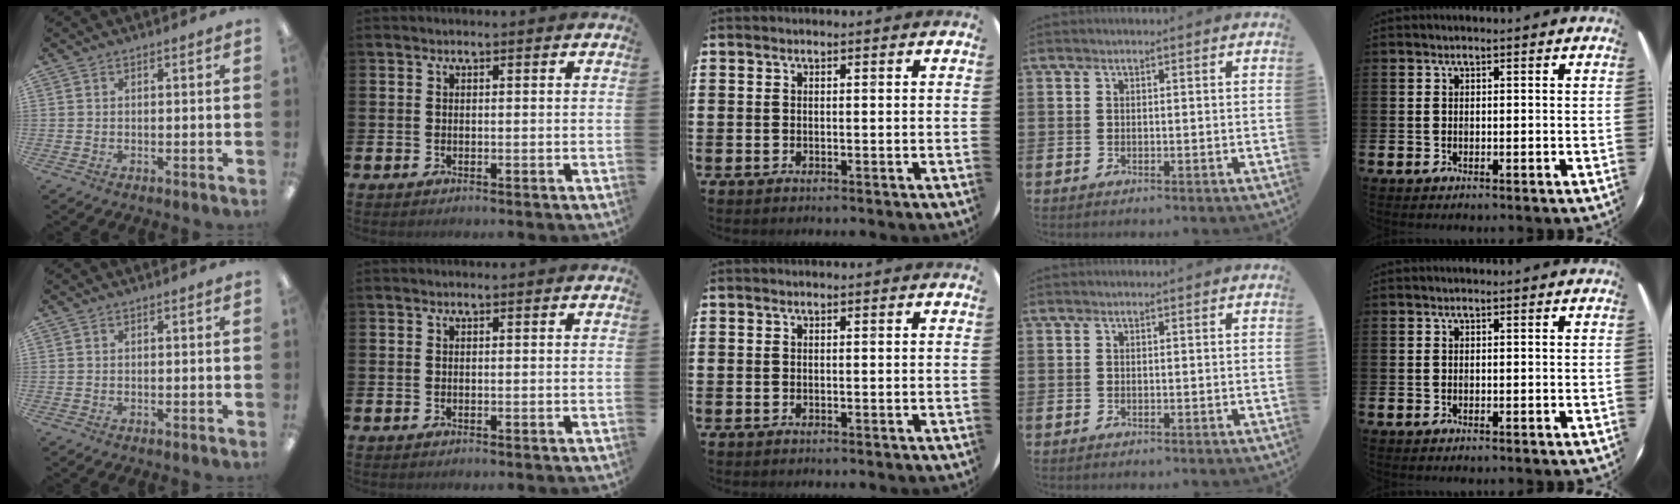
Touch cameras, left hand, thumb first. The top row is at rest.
{}